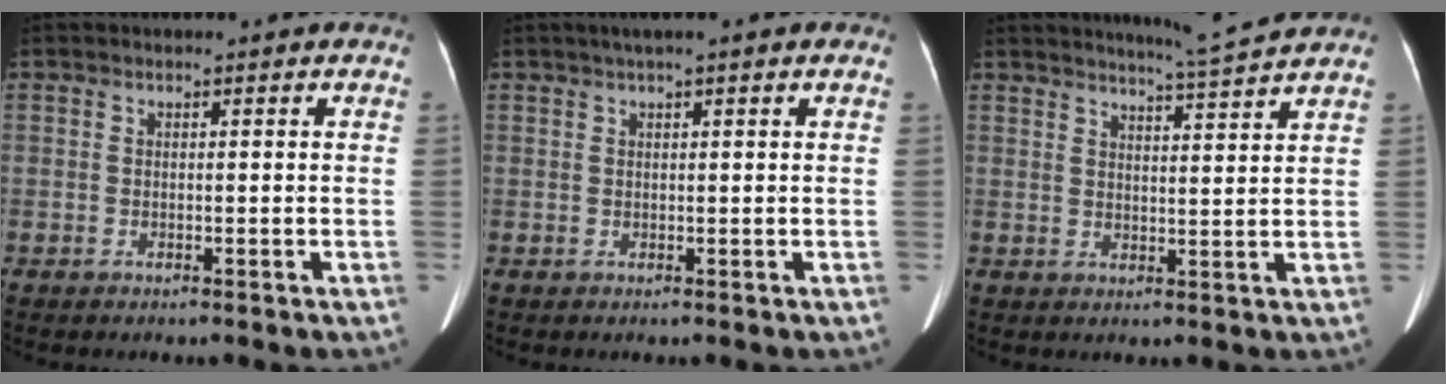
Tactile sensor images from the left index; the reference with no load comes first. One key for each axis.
{"total": 3.3, "fx": 2.2, "fy": 0.0, "fz": 2.5, "tx": -0.042, "ty": 0.024, "tz": 0.035}
{"total": 5.9, "fx": 5.5, "fy": -1.6, "fz": 1.2, "tx": -0.030, "ty": -0.013, "tz": 0.081}